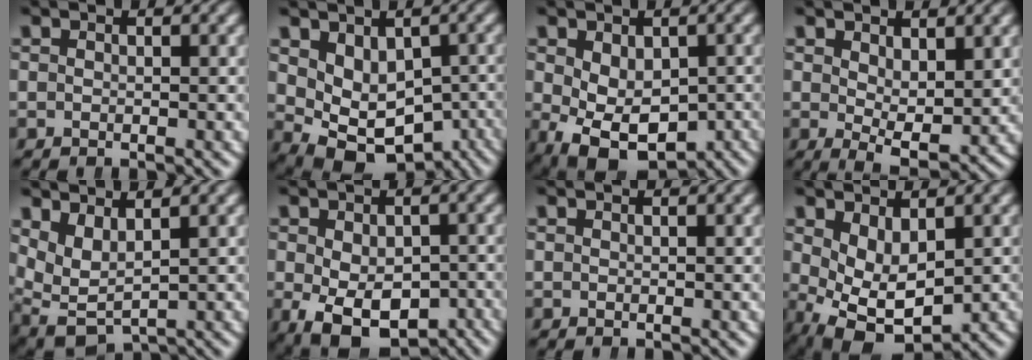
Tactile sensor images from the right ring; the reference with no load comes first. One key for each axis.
{"total": 9.6, "fx": -3.0, "fy": 7.2, "fz": 5.7, "tx": -0.113, "ty": -0.049, "tz": -0.027}
{"total": 8.7, "fx": -3.8, "fy": 5.8, "fz": 5.3, "tx": -0.110, "ty": -0.060, "tz": -0.031}
{"total": 2.9, "fx": 0.1, "fy": 0.9, "fz": 2.8, "tx": -0.034, "ty": -0.030, "tz": 0.017}
{"total": 6.8, "fx": -0.5, "fy": 6.0, "fz": 3.3, "tx": -0.100, "ty": -0.033, "tz": 0.001}
{"total": 9.5, "fx": -5.7, "fy": 5.6, "fz": 5.2, "tx": -0.103, "ty": -0.069, "tz": -0.056}
{"total": 0.0}
{"total": 8.3, "fx": -2.5, "fy": 5.6, "fz": 5.5, "tx": -0.109, "ty": -0.054, "tz": -0.018}